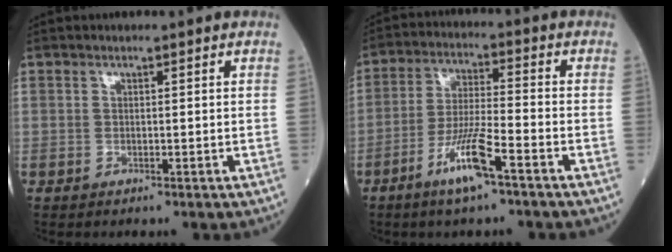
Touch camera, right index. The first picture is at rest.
{"total": 8.4, "force": [-4.8, 0.5, 6.9], "torque": [-0.141, -0.007, -0.091]}